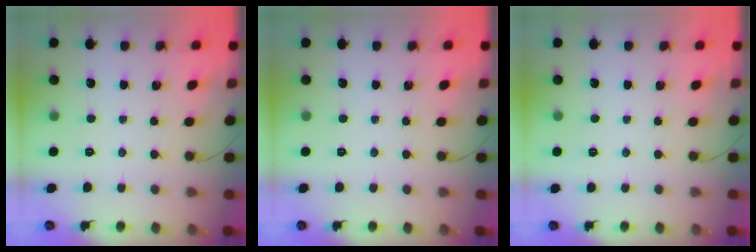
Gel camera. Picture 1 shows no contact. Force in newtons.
{"total": 0.0}
{"total": 2.4, "press": 2.1, "slide": 1.2}